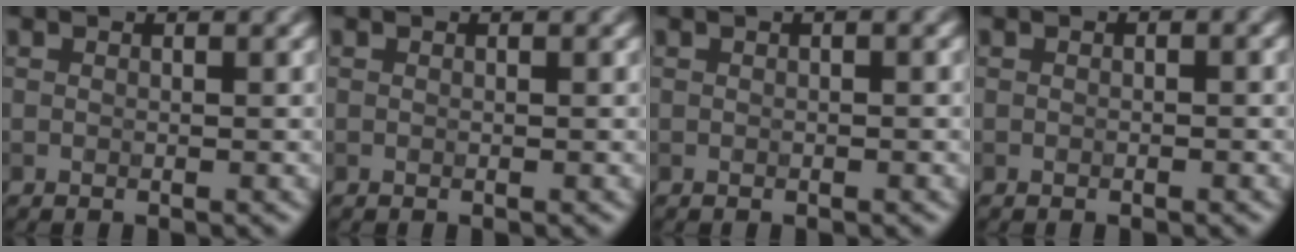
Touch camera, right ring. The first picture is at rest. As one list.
[{"total": 0.0}, {"total": 0.8, "force": [0.2, 0.1, 0.8], "torque": [-0.012, 0.005, 0.004]}, {"total": 0.6, "force": [-0.1, 0.3, 0.5], "torque": [-0.004, 0.000, -0.002]}]